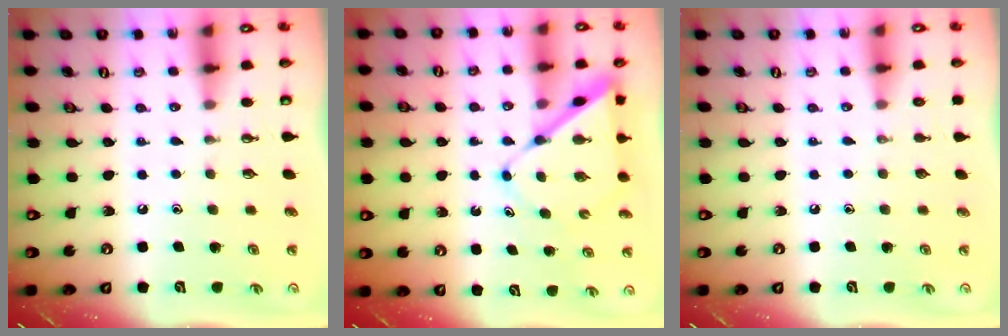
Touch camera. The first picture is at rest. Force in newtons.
{"total": 8.2, "press": 8.2, "slide": 0.8}
{"total": 0.0}